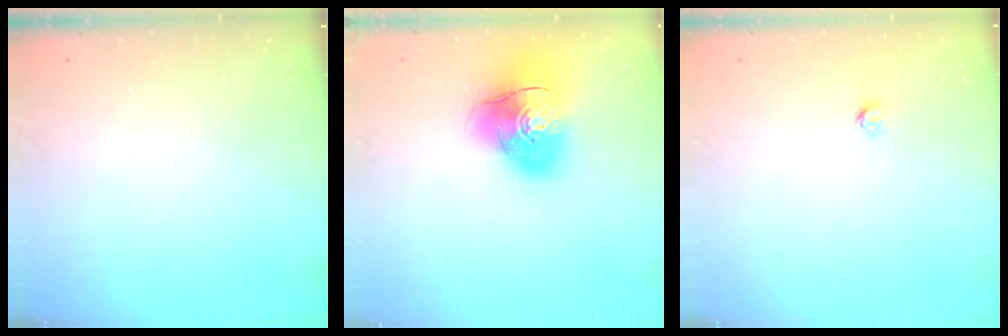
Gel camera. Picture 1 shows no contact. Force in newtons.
{"total": 14.8, "press": 14.7, "slide": 2.1}
{"total": 3.5, "press": 3.4, "slide": 0.4}